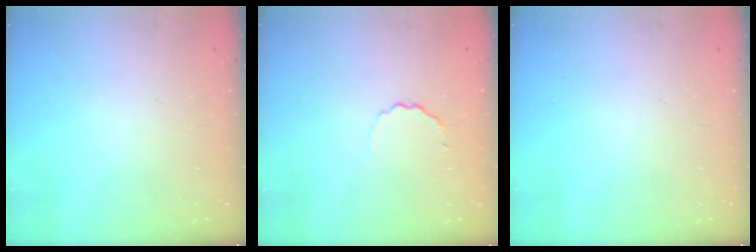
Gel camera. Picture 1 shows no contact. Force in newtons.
{"total": 2.6, "press": 2.5, "slide": 0.8}
{"total": 0.0}